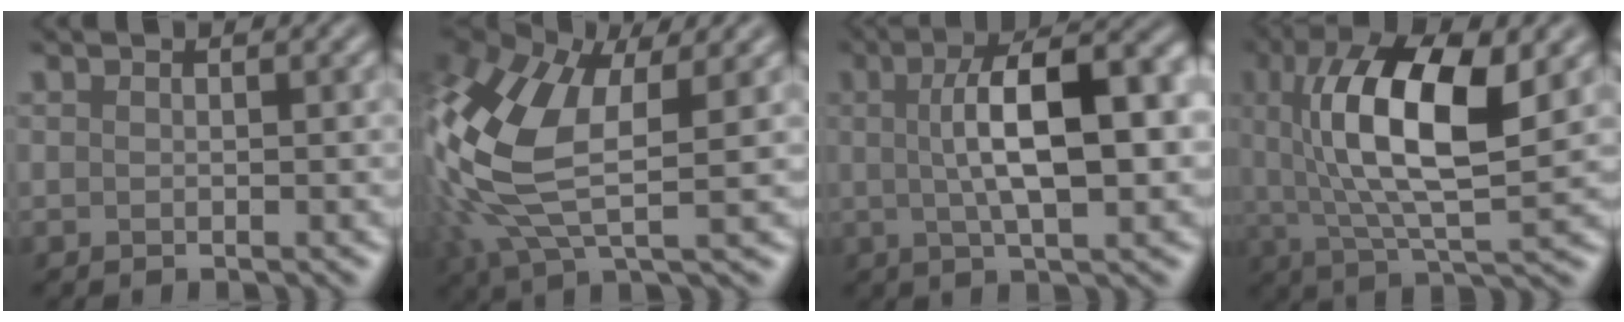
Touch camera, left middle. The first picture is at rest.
{"total": 8.1, "force": [0.1, 3.8, 7.2], "torque": [-0.228, -0.036, 0.044]}
{"total": 8.0, "force": [0.3, 1.4, 7.9], "torque": [-0.138, -0.010, 0.041]}
{"total": 8.0, "force": [0.8, 1.9, 7.8], "torque": [-0.174, -0.022, 0.057]}